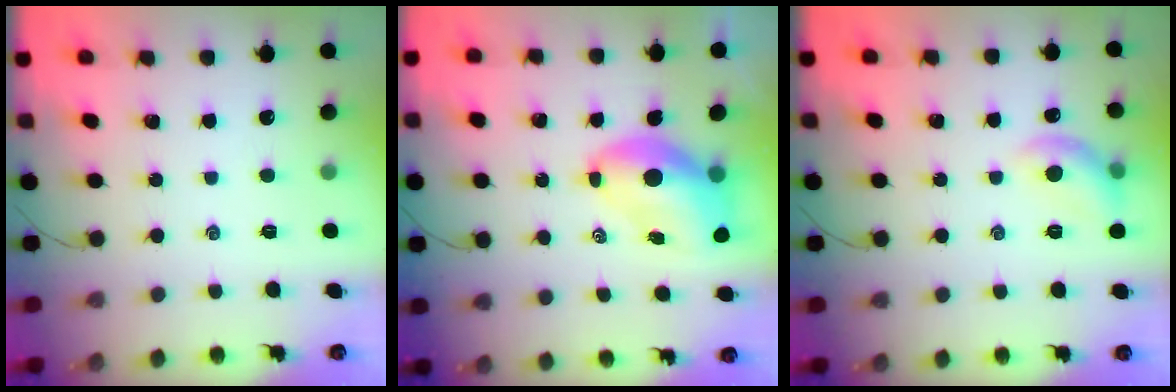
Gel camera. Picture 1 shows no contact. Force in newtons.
{"total": 9.6, "press": 9.2, "slide": 2.6}
{"total": 8.5, "press": 8.4, "slide": 0.7}